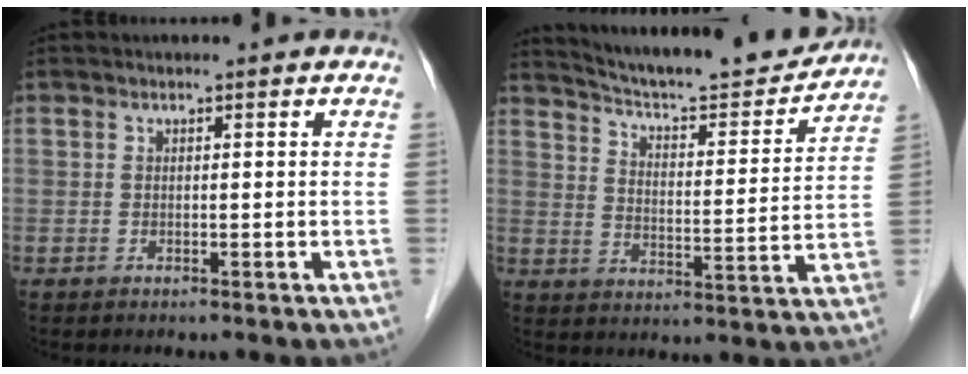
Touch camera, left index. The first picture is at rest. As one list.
[{"total": 17.9, "force": [16.9, 1.5, 5.7], "torque": [-0.091, -0.022, 0.239]}]